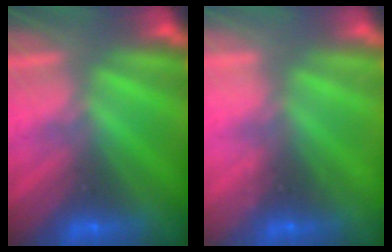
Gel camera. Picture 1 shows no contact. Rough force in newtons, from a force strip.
{"total": 2.2}